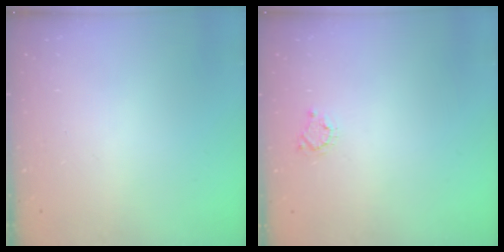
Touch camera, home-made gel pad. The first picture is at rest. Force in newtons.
{"total": 4.0, "press": 4.0, "slide": 0.5}